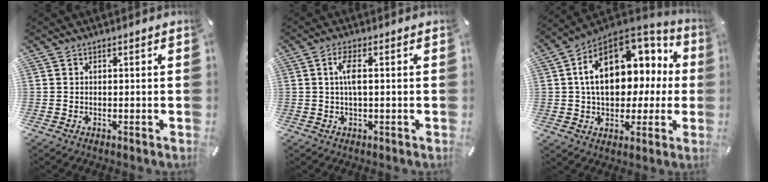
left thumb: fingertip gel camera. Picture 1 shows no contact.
{"total": 4.3, "force": [0.5, 1.0, 4.1], "torque": [-0.088, -0.002, 0.003]}
{"total": 19.2, "force": [4.7, 13.0, 13.3], "torque": [-0.209, -0.016, 0.086]}